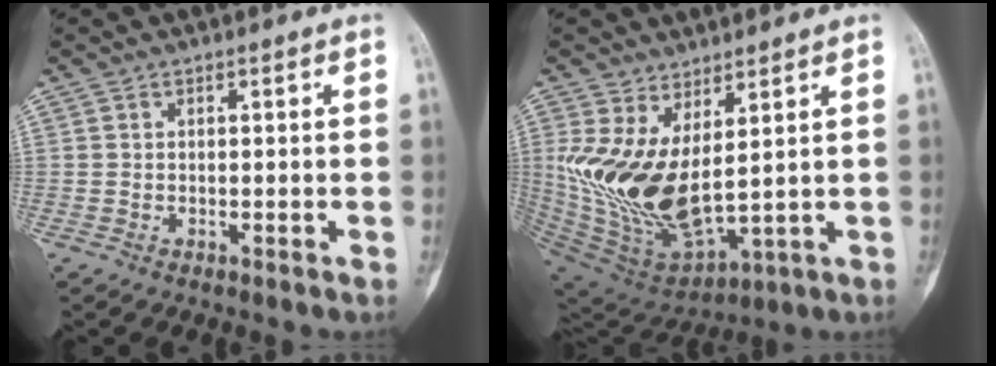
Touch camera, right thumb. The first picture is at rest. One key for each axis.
{"total": 16.8, "fx": 3.1, "fy": 7.8, "fz": 14.5, "tx": -0.295, "ty": -0.039, "tz": 0.088}